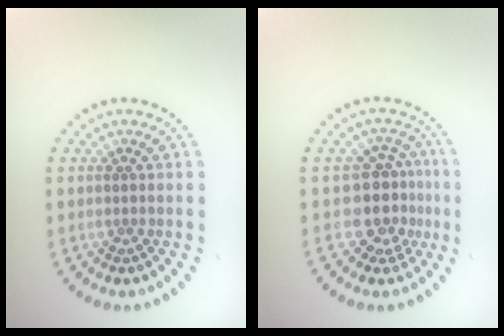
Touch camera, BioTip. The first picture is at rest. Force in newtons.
{"total": 3.8, "press": 3.0, "slide": 2.4}